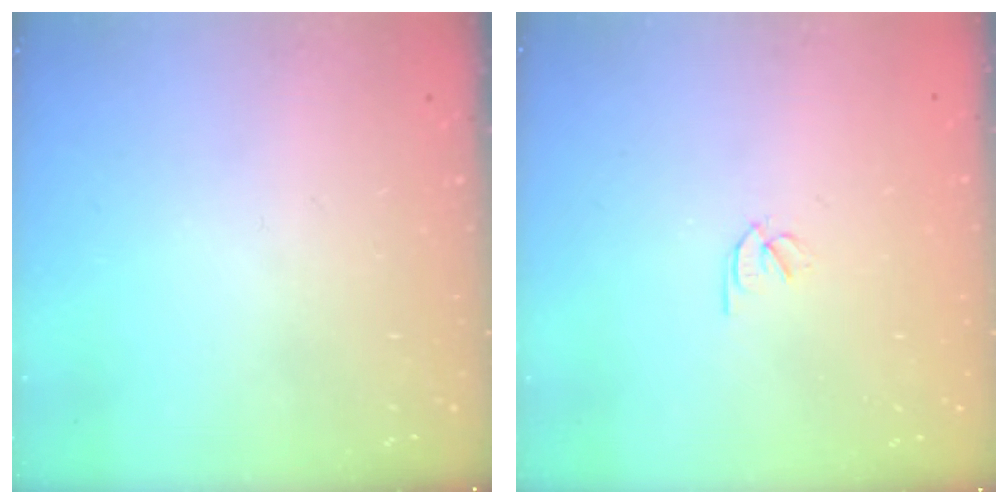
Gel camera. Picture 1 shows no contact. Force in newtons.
{"total": 1.8, "press": 1.7, "slide": 0.5}